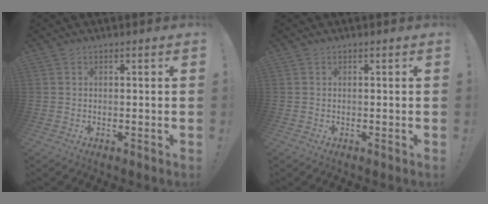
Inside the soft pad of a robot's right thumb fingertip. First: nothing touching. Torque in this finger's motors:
{"motor_torque": [-0.05, -0.07, 0.07, -0.02, 0.04]}